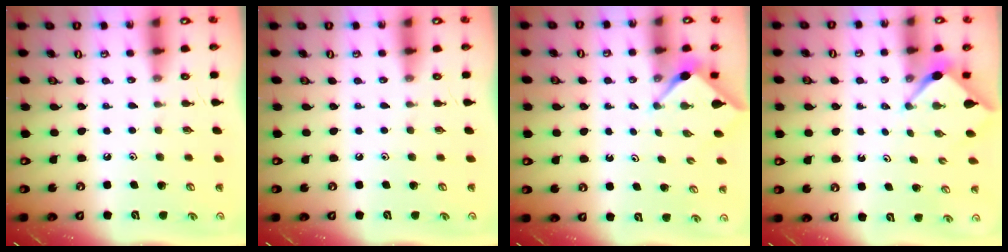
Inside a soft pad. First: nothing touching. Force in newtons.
{"total": 0.0}
{"total": 2.9, "press": 2.9, "slide": 0.3}
{"total": 2.7, "press": 2.7, "slide": 0.4}